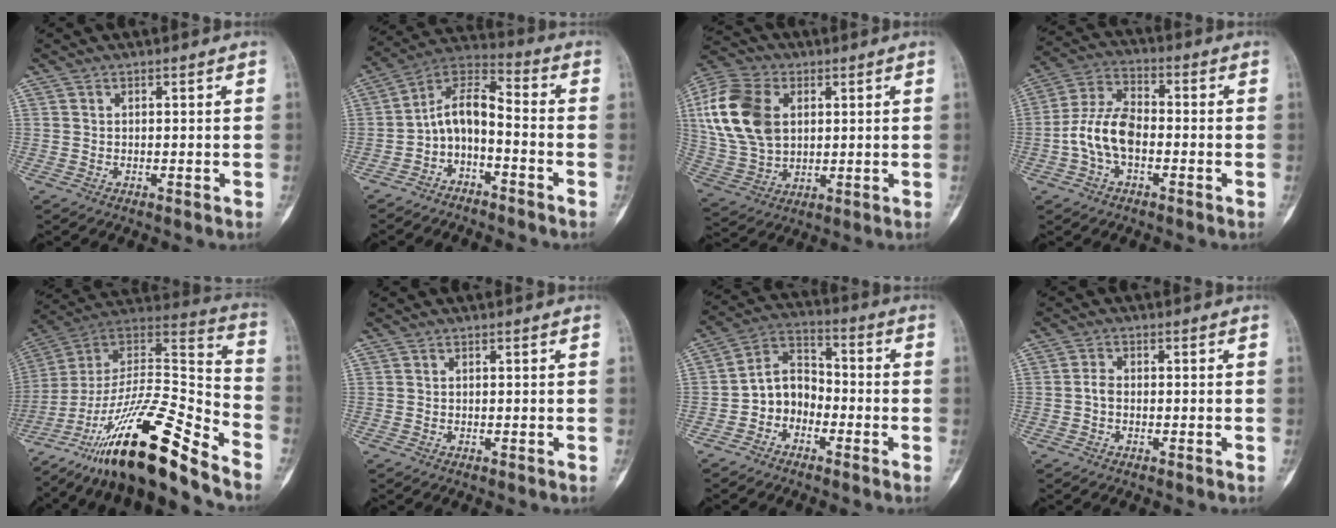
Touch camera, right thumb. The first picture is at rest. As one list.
[{"total": 9.3, "force": [-3.9, 4.6, 7.0], "torque": [-0.118, 0.081, -0.082]}, {"total": 17.5, "force": [3.9, 12.0, 12.1], "torque": [-0.238, 0.003, 0.076]}, {"total": 10.1, "force": [-2.2, 5.9, 7.9], "torque": [-0.156, 0.035, -0.051]}, {"total": 26.4, "force": [-19.2, 4.8, 17.5], "torque": [-0.295, 0.090, -0.333]}, {"total": 0.0}, {"total": 8.0, "force": [-2.9, 6.3, 3.9], "torque": [-0.042, 0.043, -0.068]}, {"total": 1.9, "force": [-0.5, 1.3, 1.3], "torque": [-0.017, 0.006, -0.014]}]